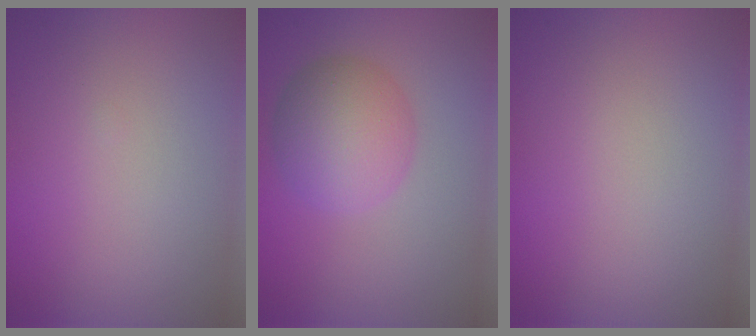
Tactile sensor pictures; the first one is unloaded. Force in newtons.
{"total": 5.3, "press": 5.3, "slide": 0.0}
{"total": 0.0}